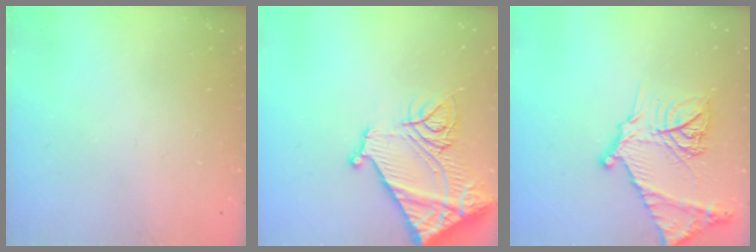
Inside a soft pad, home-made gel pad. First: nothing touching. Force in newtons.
{"total": 18.3, "press": 18.1, "slide": 2.2}
{"total": 20.3, "press": 20.3, "slide": 1.7}